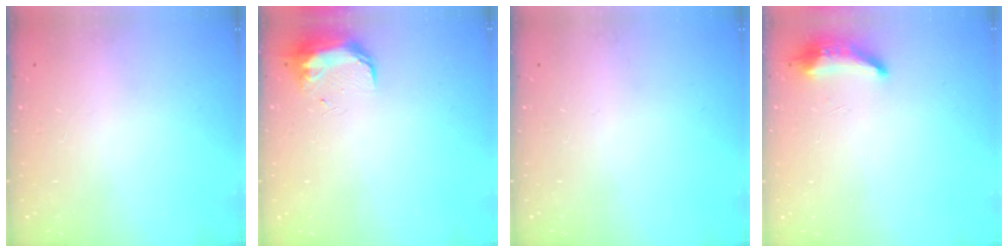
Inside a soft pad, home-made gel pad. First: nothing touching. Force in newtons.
{"total": 8.7, "press": 8.7, "slide": 0.6}
{"total": 0.0}
{"total": 8.3, "press": 8.1, "slide": 1.5}